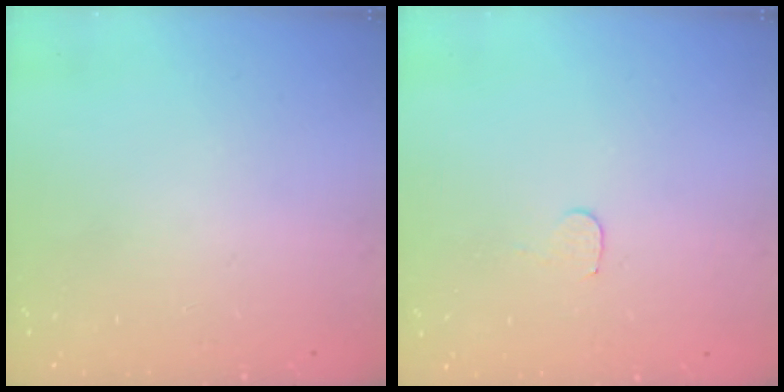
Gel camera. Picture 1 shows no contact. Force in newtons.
{"total": 3.5, "press": 3.5, "slide": 0.3}